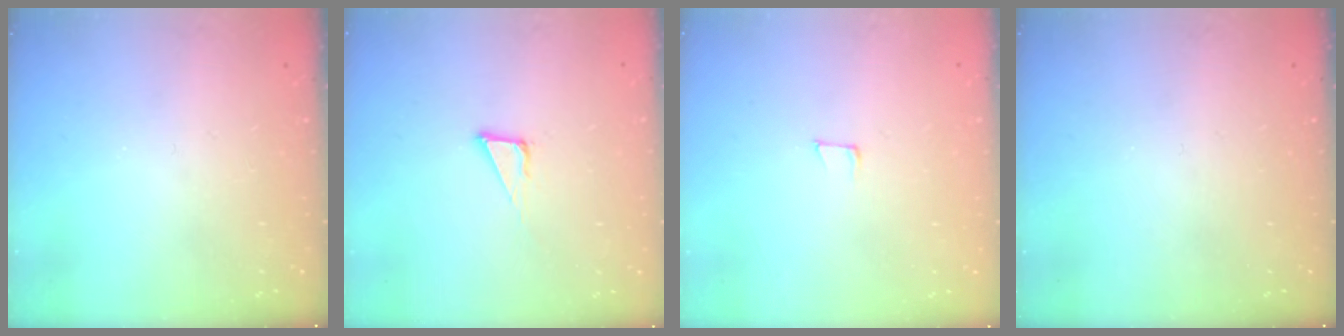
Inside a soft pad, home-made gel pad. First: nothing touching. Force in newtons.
{"total": 3.9, "press": 3.9, "slide": 0.2}
{"total": 4.1, "press": 4.0, "slide": 1.1}
{"total": 0.0}